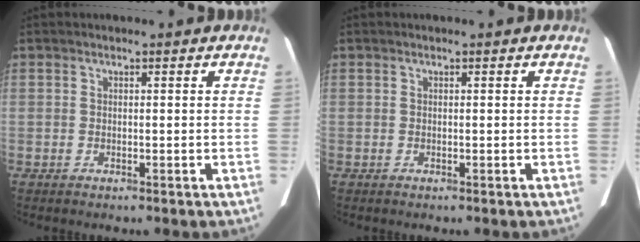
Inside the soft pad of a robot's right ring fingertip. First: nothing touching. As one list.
[{"total": 0.0}]